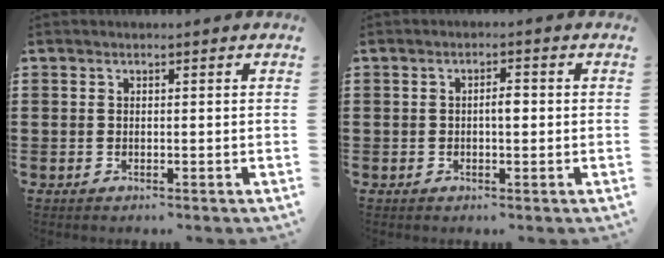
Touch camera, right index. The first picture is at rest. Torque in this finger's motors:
{"motor_torque": [0.53, -0.42, 0.08, 0.05]}